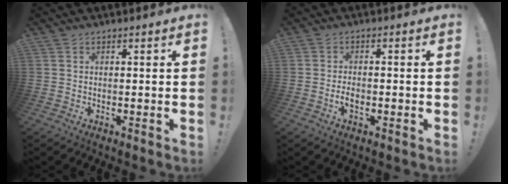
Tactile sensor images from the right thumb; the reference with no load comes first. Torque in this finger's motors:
{"motor_torque": [0.53, 0.25, 0.32, -0.12, 0.01]}